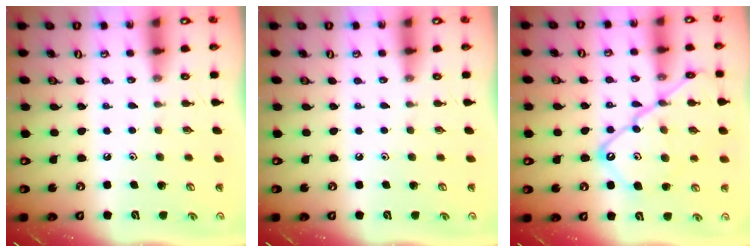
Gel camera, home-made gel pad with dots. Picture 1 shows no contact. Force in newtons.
{"total": 0.0}
{"total": 16.7, "press": 16.6, "slide": 1.8}